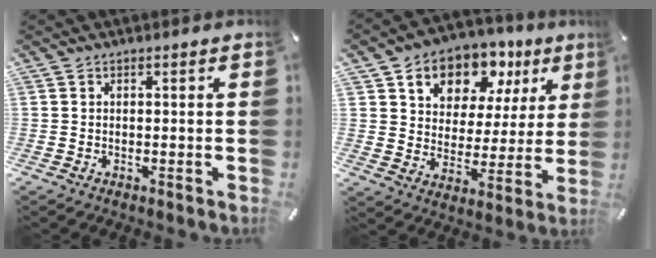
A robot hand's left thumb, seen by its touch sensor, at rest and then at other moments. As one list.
[{"total": 11.5, "force": [6.9, 8.6, 3.4], "torque": [-0.057, -0.050, 0.127]}]